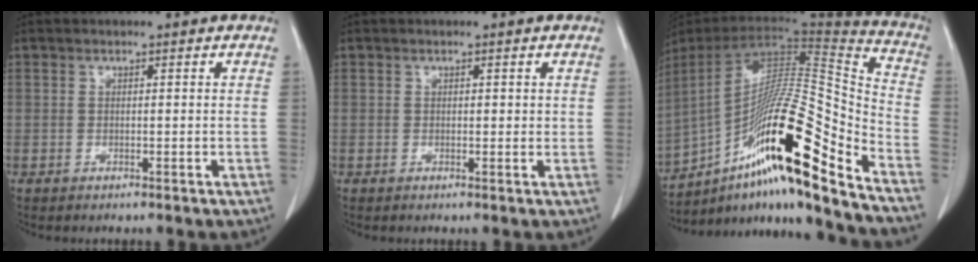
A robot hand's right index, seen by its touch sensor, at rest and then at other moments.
{"total": 0.9, "force": [0.3, 0.5, 0.7], "torque": [-0.004, 0.000, 0.003]}
{"total": 25.9, "force": [-15.0, 1.5, 21.1], "torque": [-0.329, 0.004, -0.261]}